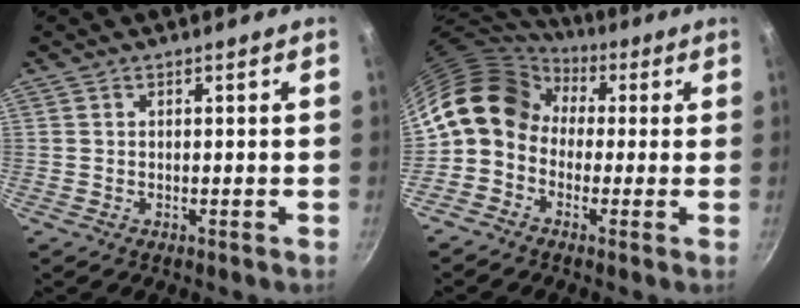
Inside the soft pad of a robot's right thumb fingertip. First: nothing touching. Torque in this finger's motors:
{"motor_torque": [-0.19, 1.64, 0.87, -0.96, 0.13]}